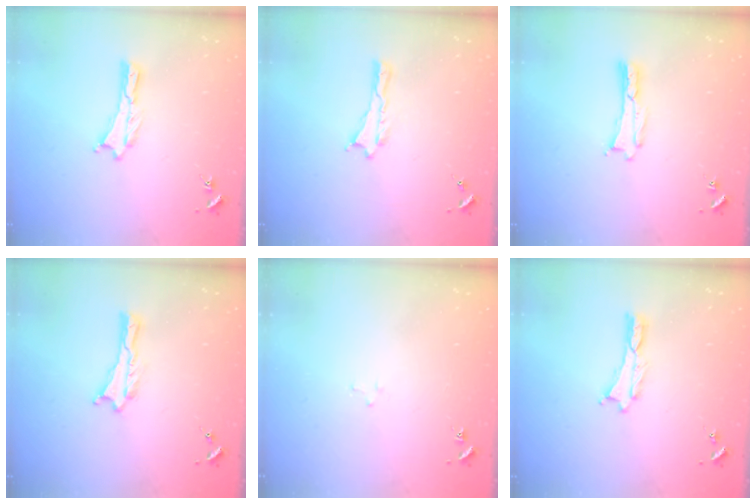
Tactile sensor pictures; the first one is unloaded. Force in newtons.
{"total": 0.0}
{"total": 0.0}
{"total": 0.0}
{"total": 1.6, "press": 1.6, "slide": 0.1}
{"total": 0.0}